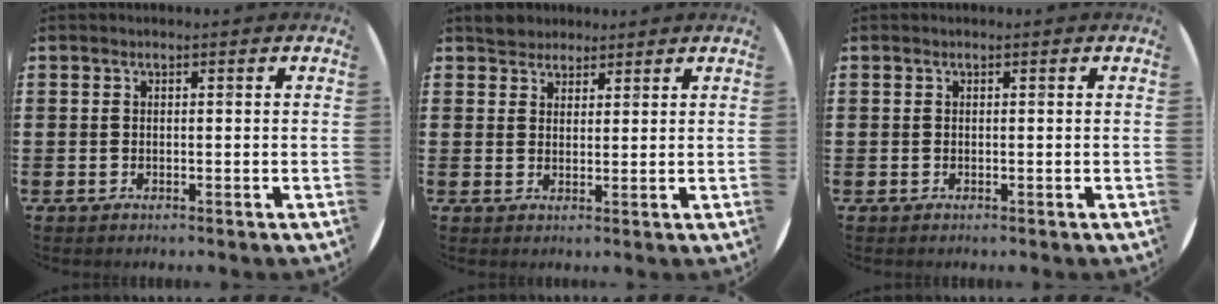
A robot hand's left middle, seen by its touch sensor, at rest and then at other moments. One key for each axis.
{"total": 2.9, "fx": 2.7, "fy": 1.1, "fz": -0.2, "tx": 0.004, "ty": 0.002, "tz": 0.052}
{"total": 0.0}